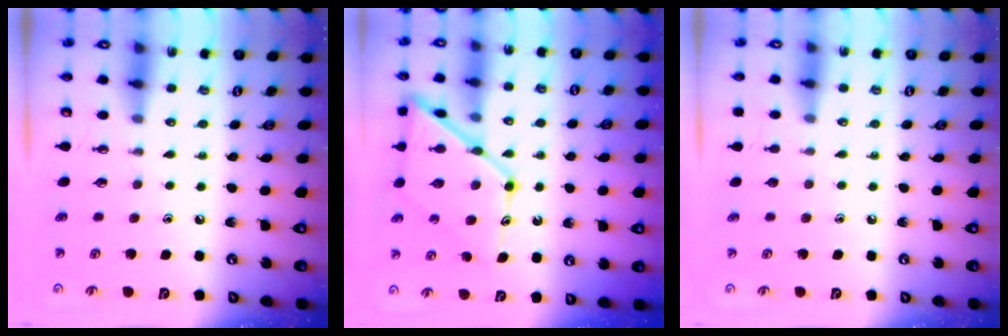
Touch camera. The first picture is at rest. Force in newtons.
{"total": 16.2, "press": 16.1, "slide": 1.6}
{"total": 0.0}